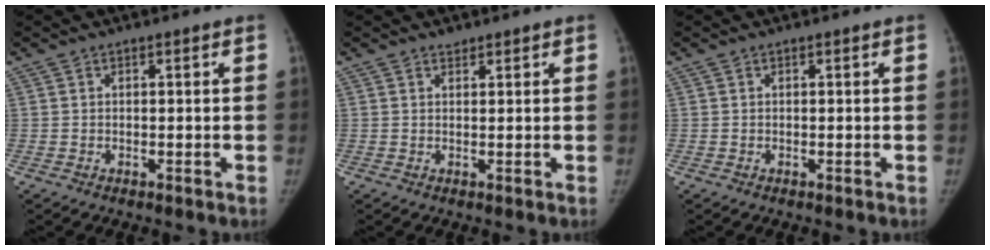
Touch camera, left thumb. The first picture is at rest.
{"total": 1.1, "force": [0.9, 0.5, 0.2], "torque": [0.005, -0.007, 0.012]}
{"total": 0.0}